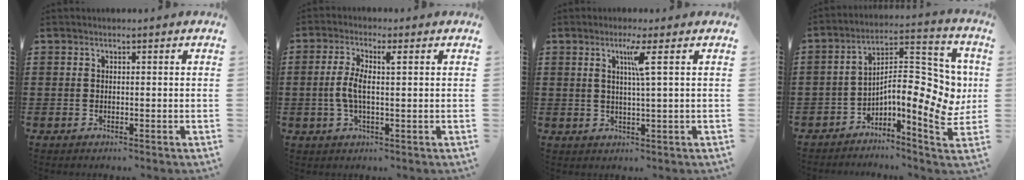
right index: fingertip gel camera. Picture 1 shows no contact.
{"total": 4.5, "force": [0.1, 1.0, 4.3], "torque": [-0.097, -0.001, -0.008]}
{"total": 4.0, "force": [1.4, -0.5, 3.7], "torque": [-0.074, -0.004, 0.019]}
{"total": 11.1, "force": [0.0, 4.1, 10.3], "torque": [-0.150, -0.026, -0.007]}